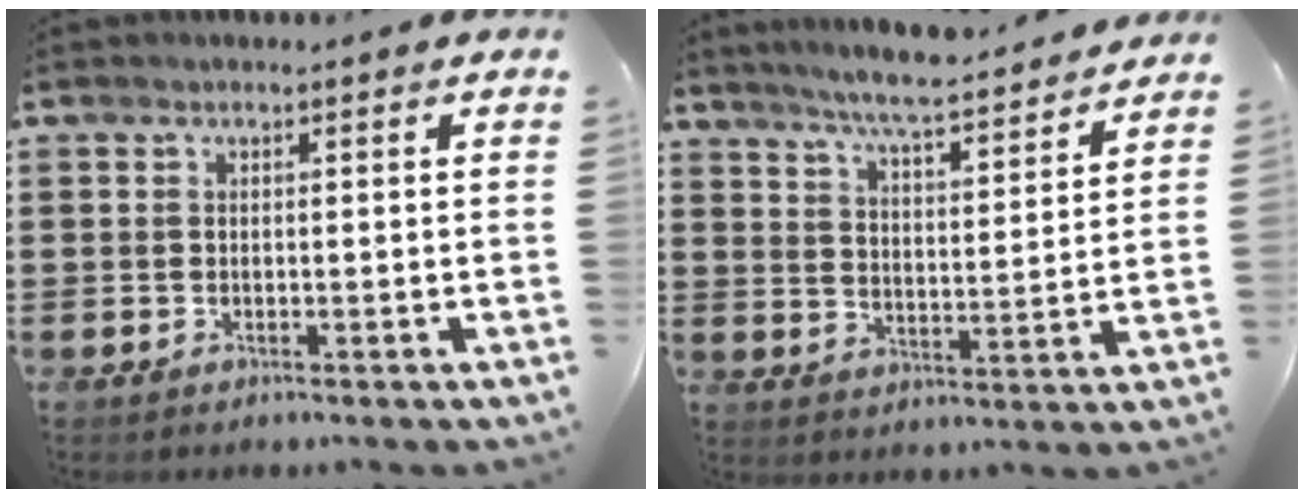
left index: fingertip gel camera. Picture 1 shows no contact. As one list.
[{"total": 6.1, "force": [5.7, -0.3, 2.3], "torque": [-0.059, -0.042, 0.092]}]